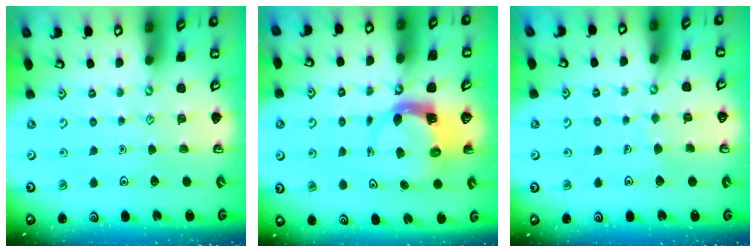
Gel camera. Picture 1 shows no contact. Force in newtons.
{"total": 5.4, "press": 5.3, "slide": 1.0}
{"total": 2.2, "press": 2.2, "slide": 0.1}